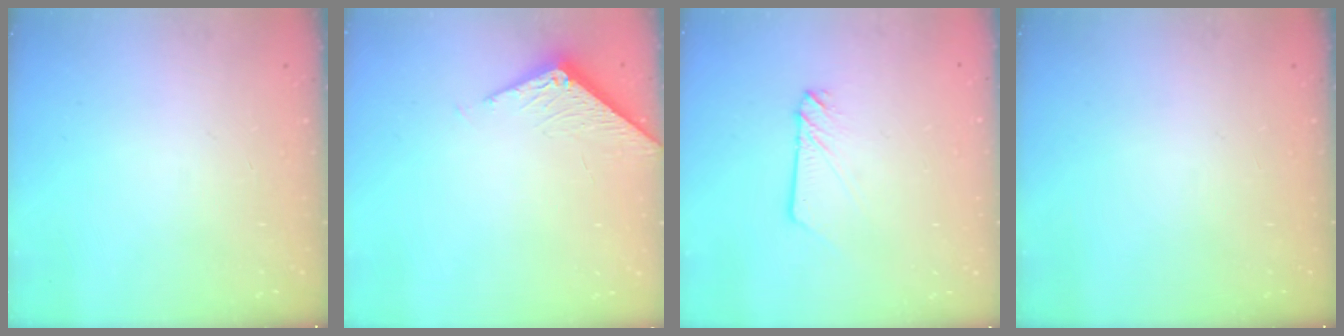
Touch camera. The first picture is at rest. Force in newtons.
{"total": 4.0, "press": 4.0, "slide": 0.1}
{"total": 3.0, "press": 3.0, "slide": 0.2}
{"total": 0.0}